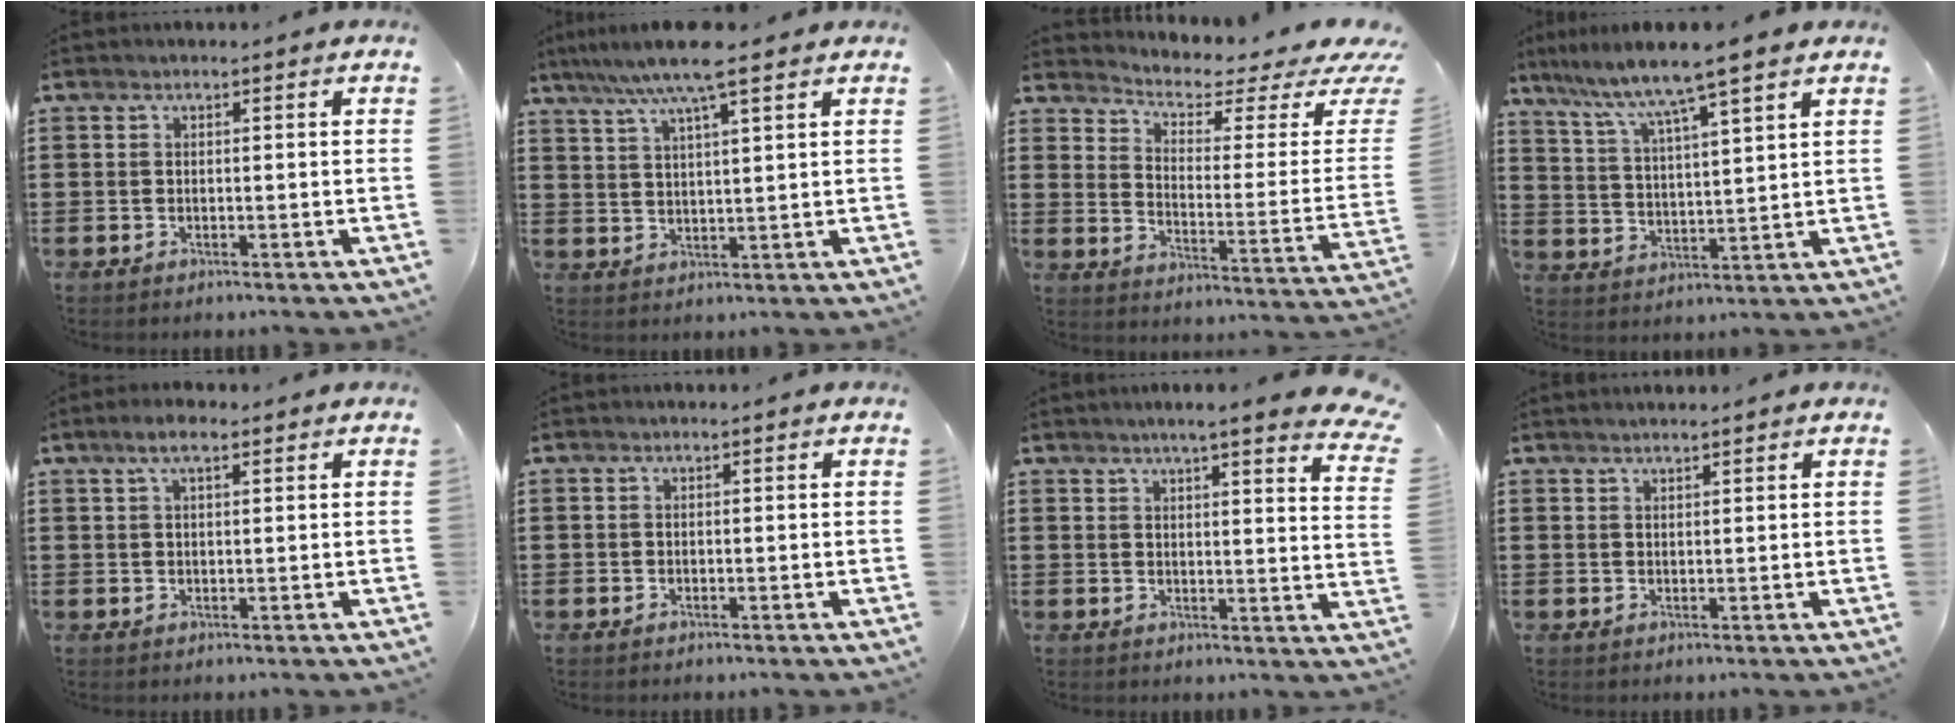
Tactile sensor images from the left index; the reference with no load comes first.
{"total": 8.5, "force": [6.4, 0.4, 5.5], "torque": [-0.123, -0.010, 0.113]}
{"total": 3.2, "force": [2.3, 0.9, 2.0], "torque": [-0.049, -0.030, 0.030]}
{"total": 6.5, "force": [5.4, -0.8, 3.6], "torque": [-0.094, -0.040, 0.084]}
{"total": 3.5, "force": [1.9, 1.0, 2.7], "torque": [-0.057, 0.007, 0.032]}
{"total": 0.0}
{"total": 4.4, "force": [3.7, -0.5, 2.4], "torque": [-0.053, -0.019, 0.060]}
{"total": 1.0, "force": [1.0, 0.0, 0.3], "torque": [-0.006, -0.001, 0.019]}